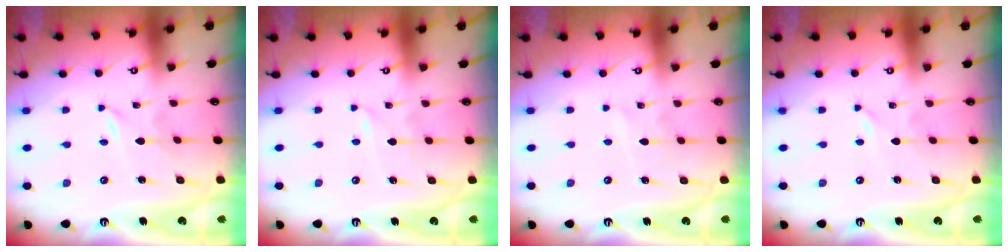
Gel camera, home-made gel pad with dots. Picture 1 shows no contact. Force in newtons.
{"total": 0.6, "press": 0.6, "slide": 0.0}
{"total": 1.6, "press": 1.6, "slide": 0.1}
{"total": 0.0}